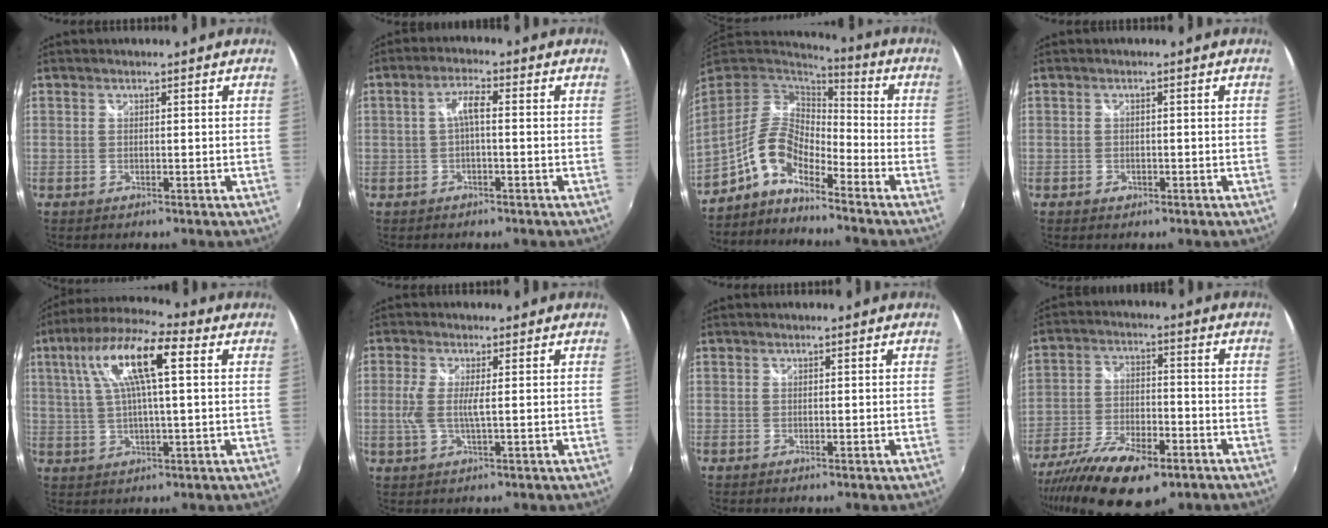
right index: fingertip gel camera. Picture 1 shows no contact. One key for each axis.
{"total": 3.3, "fx": -0.4, "fy": 0.7, "fz": 3.2, "tx": -0.064, "ty": 0.010, "tz": -0.007}
{"total": 9.3, "fx": -6.1, "fy": 3.6, "fz": 6.1, "tx": -0.123, "ty": 0.016, "tz": -0.127}
{"total": 1.3, "fx": -0.8, "fy": 1.1, "fz": 0.4, "tx": -0.007, "ty": -0.001, "tz": -0.009}
{"total": 13.5, "fx": 4.0, "fy": 2.9, "fz": 12.6, "tx": -0.238, "ty": 0.027, "tz": 0.068}
{"total": 4.6, "fx": 0.0, "fy": 0.7, "fz": 4.6, "tx": -0.100, "ty": -0.004, "tz": -0.004}
{"total": 0.0}
{"total": 19.2, "fx": -12.7, "fy": 7.3, "fz": 12.4, "tx": -0.255, "ty": -0.053, "tz": -0.213}